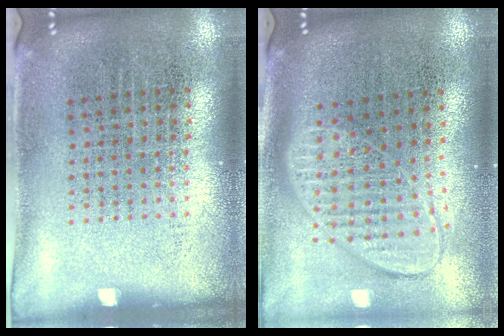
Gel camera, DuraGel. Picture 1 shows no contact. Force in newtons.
{"total": 2.0, "press": 1.5, "slide": 1.2}